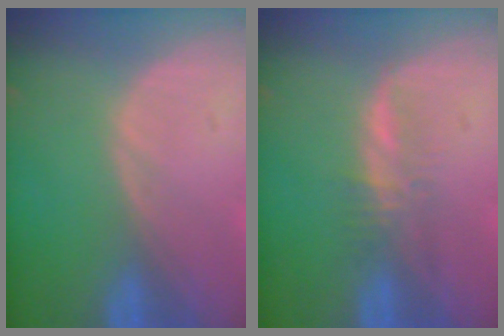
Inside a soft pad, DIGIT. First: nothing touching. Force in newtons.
{"total": 2.8, "press": 2.7, "slide": 0.5}